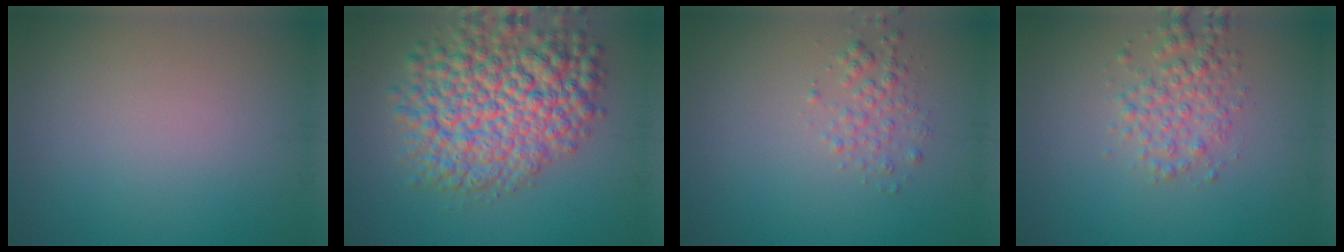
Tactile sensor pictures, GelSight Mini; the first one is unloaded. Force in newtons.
{"total": 10.1, "press": 10.1, "slide": 0.4}
{"total": 1.7, "press": 1.7, "slide": 0.1}
{"total": 2.9, "press": 2.9, "slide": 0.0}